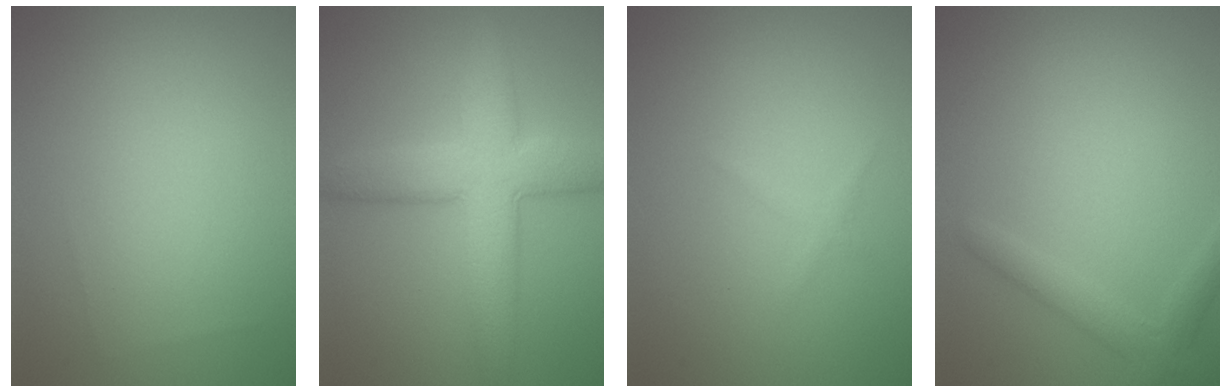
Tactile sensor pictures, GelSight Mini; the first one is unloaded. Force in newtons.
{"total": 7.3, "press": 7.3, "slide": 0.3}
{"total": 0.7, "press": 0.7, "slide": 0.1}
{"total": 2.3, "press": 2.3, "slide": 0.1}